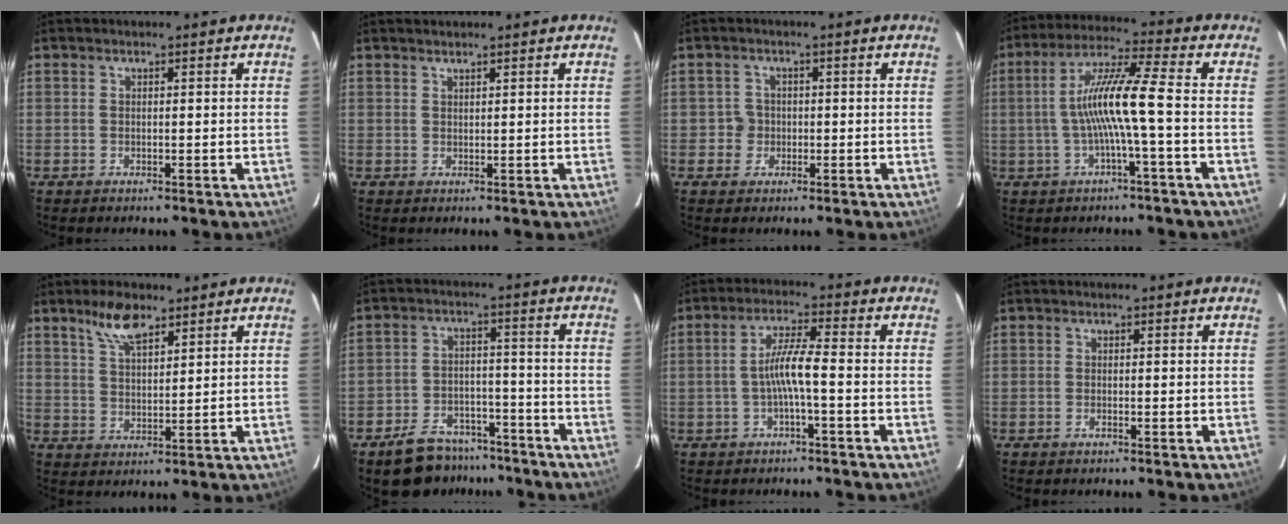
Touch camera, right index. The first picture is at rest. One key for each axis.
{"total": 1.0, "fx": 0.9, "fy": -0.4, "fz": 0.3, "tx": -0.006, "ty": 0.000, "tz": 0.017}
{"total": 2.6, "fx": -0.6, "fy": 2.5, "fz": -0.1, "tx": 0.006, "ty": 0.013, "tz": -0.009}
{"total": 10.0, "fx": -1.7, "fy": -1.2, "fz": 9.8, "tx": -0.194, "ty": 0.010, "tz": -0.028}
{"total": 6.5, "fx": 4.6, "fy": 2.1, "fz": 4.1, "tx": -0.073, "ty": 0.004, "tz": 0.089}
{"total": 11.3, "fx": -8.9, "fy": 6.0, "fz": 3.4, "tx": -0.083, "ty": 0.020, "tz": -0.118}
{"total": 5.2, "fx": -1.6, "fy": -0.6, "fz": 4.9, "tx": -0.102, "ty": 0.006, "tz": -0.028}
{"total": 0.6, "fx": -0.4, "fy": 0.0, "fz": 0.4, "tx": -0.008, "ty": 0.001, "tz": -0.009}